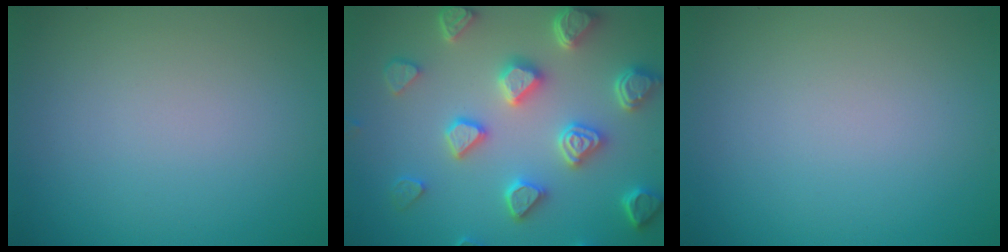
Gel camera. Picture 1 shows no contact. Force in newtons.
{"total": 6.4, "press": 5.5, "slide": 3.3}
{"total": 0.0}